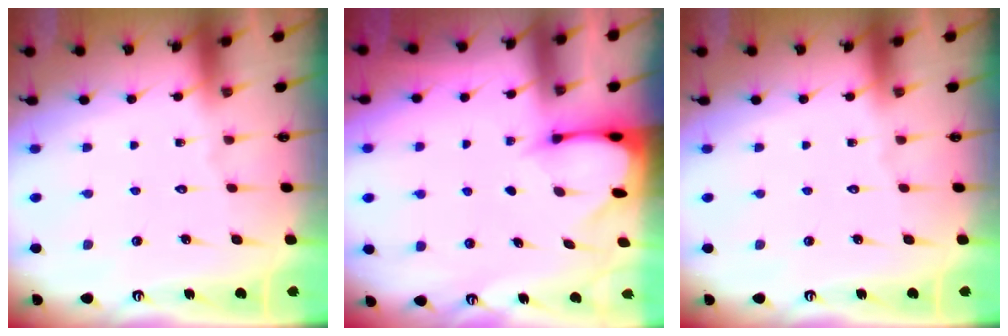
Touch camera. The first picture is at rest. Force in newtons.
{"total": 2.4, "press": 2.4, "slide": 0.3}
{"total": 0.0}